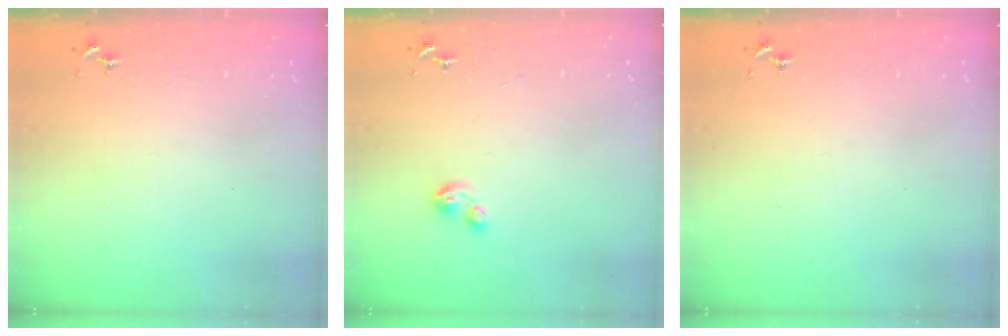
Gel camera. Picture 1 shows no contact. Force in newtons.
{"total": 3.9, "press": 3.9, "slide": 0.2}
{"total": 0.0}